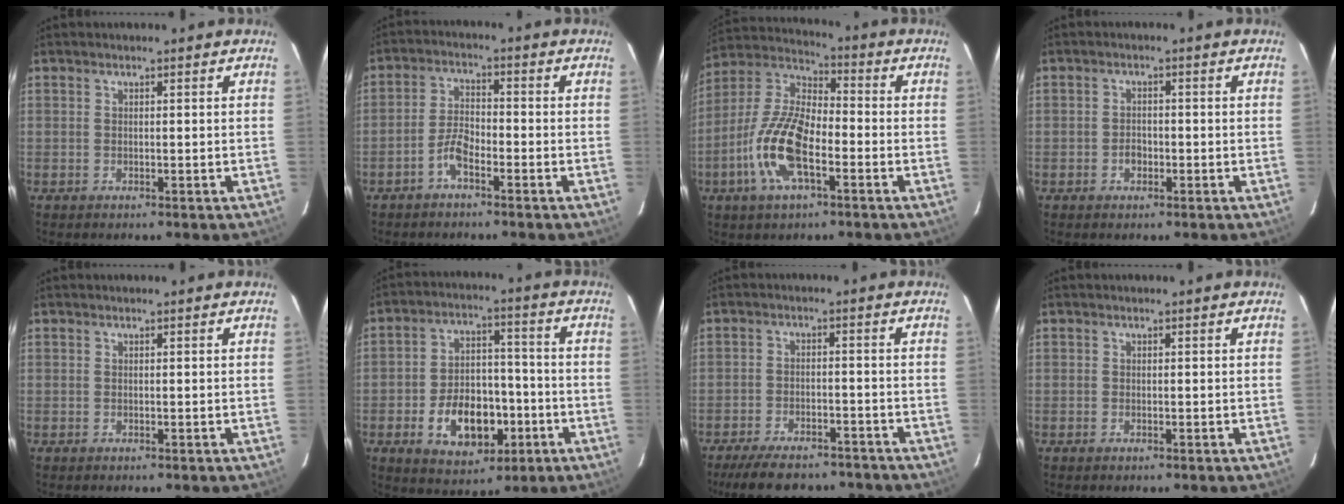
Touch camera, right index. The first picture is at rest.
{"total": 4.3, "force": [-2.8, 1.6, 2.8], "torque": [-0.066, 0.012, -0.056]}
{"total": 14.9, "force": [-5.3, 6.2, 12.5], "torque": [-0.265, -0.001, -0.109]}
{"total": 2.2, "force": [-0.9, 1.7, 1.0], "torque": [-0.018, 0.006, -0.013]}
{"total": 0.0}
{"total": 13.9, "force": [-5.0, 8.9, 9.5], "torque": [-0.182, 0.023, -0.060]}
{"total": 14.2, "force": [-11.9, 4.8, 6.1], "torque": [-0.131, -0.009, -0.170]}
{"total": 0.0}